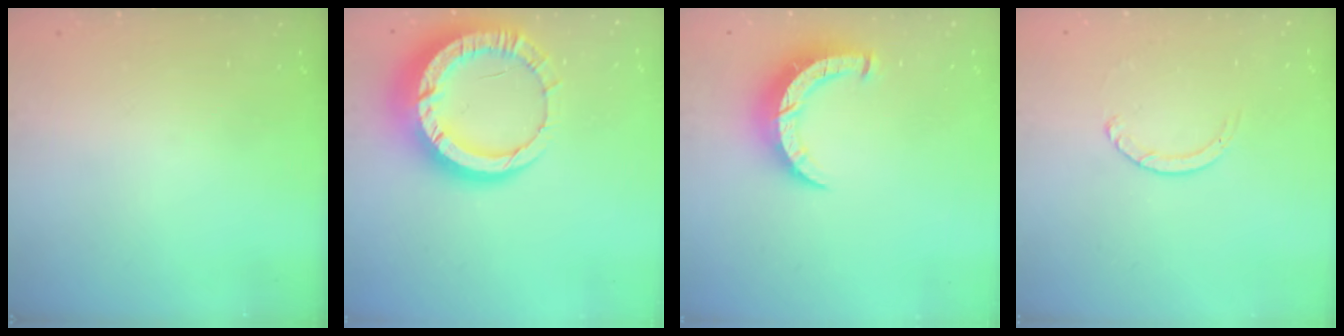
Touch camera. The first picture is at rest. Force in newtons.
{"total": 17.1, "press": 17.0, "slide": 1.9}
{"total": 8.6, "press": 8.5, "slide": 0.7}
{"total": 1.3, "press": 1.2, "slide": 0.2}